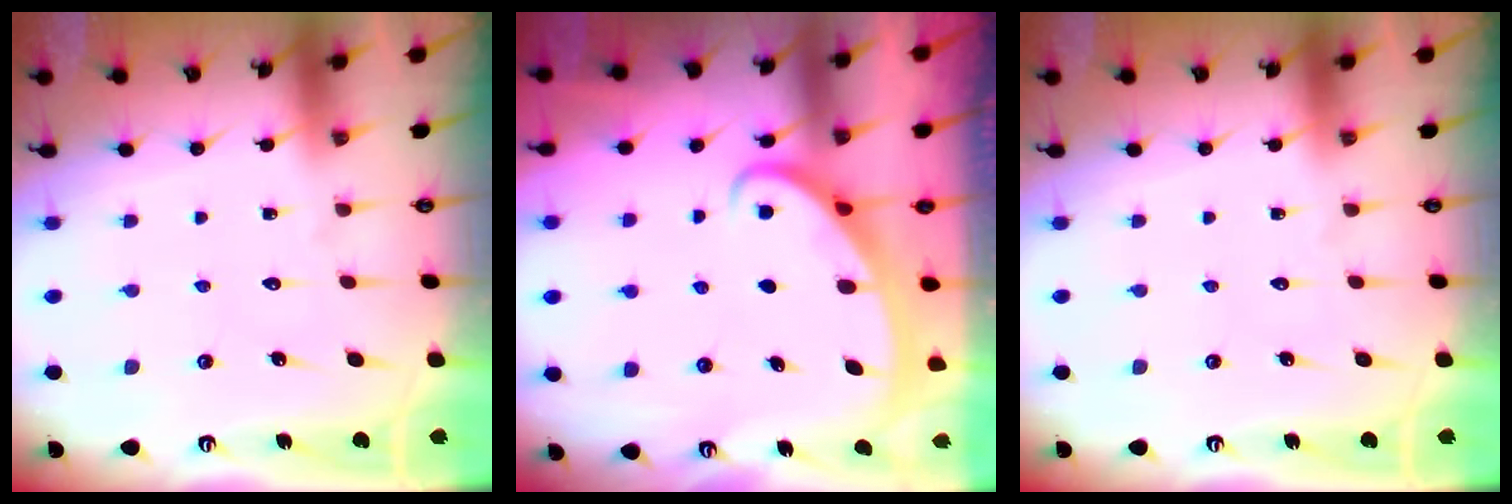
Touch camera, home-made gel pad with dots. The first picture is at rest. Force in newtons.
{"total": 2.5, "press": 2.4, "slide": 0.4}
{"total": 0.0}